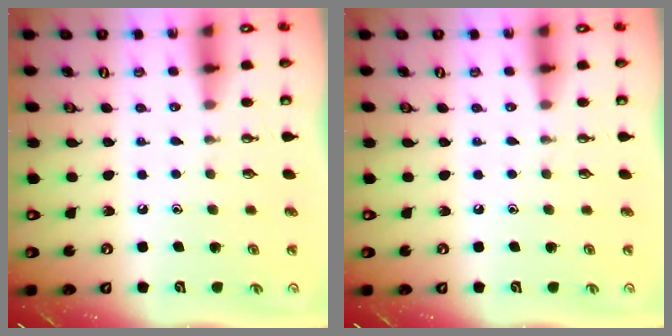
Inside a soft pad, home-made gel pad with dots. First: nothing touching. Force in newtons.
{"total": 0.0}